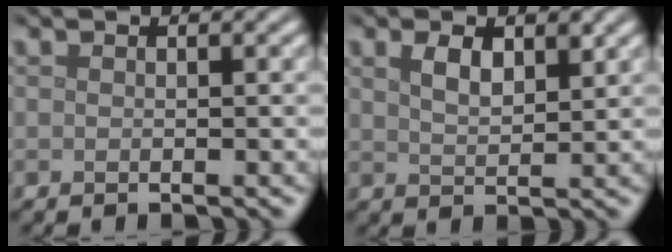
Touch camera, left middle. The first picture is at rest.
{"total": 2.6, "force": [1.5, 1.2, 1.8], "torque": [-0.039, -0.001, 0.031]}